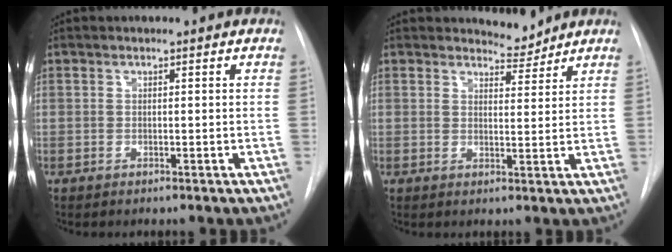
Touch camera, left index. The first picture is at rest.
{"total": 3.2, "force": [3.1, 0.7, -0.1], "torque": [0.004, -0.013, 0.047]}